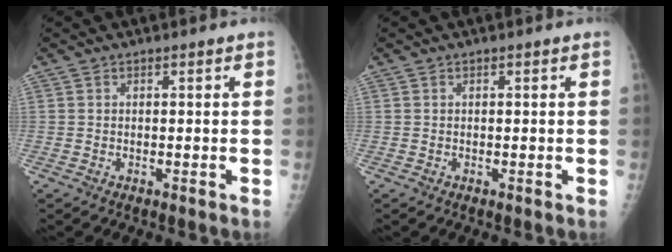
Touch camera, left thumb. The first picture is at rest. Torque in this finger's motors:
{"motor_torque": [0.00, 0.00, 0.00, 0.00, 0.00]}